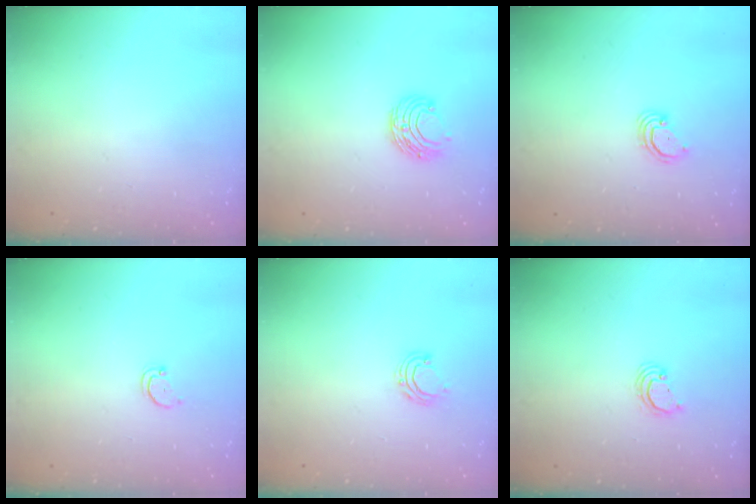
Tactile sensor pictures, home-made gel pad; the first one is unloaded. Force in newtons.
{"total": 7.5, "press": 7.5, "slide": 0.7}
{"total": 2.9, "press": 2.9, "slide": 0.2}
{"total": 2.5, "press": 2.4, "slide": 0.4}
{"total": 6.6, "press": 6.6, "slide": 0.7}
{"total": 2.8, "press": 2.8, "slide": 0.2}